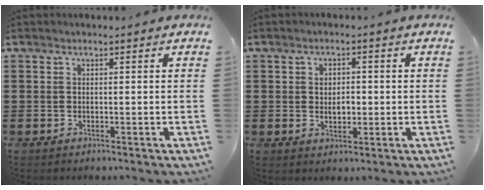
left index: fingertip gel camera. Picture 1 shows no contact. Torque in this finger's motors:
{"motor_torque": [0.29, 0.11, 0.17, 0.03]}